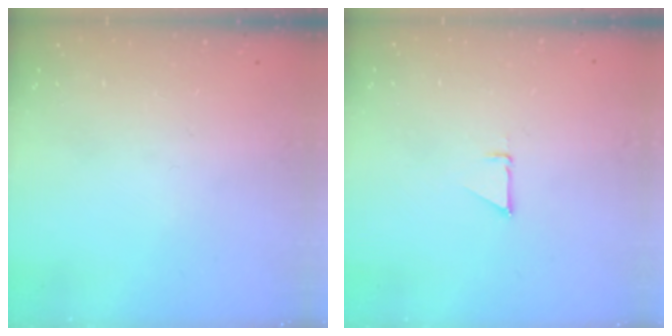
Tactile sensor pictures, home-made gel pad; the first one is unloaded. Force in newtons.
{"total": 1.9, "press": 1.9, "slide": 0.0}